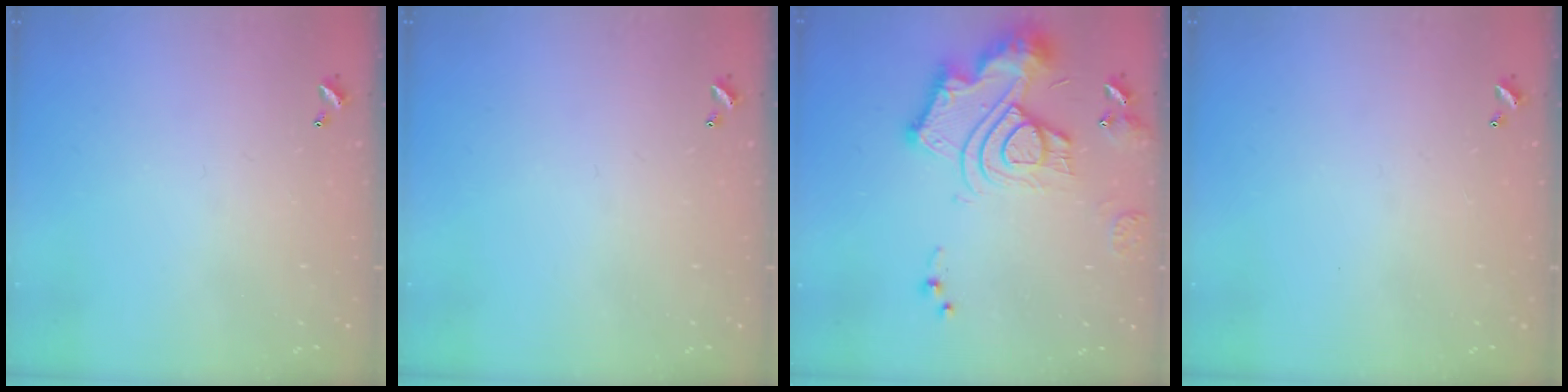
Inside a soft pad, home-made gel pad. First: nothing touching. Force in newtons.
{"total": 0.0}
{"total": 19.6, "press": 19.5, "slide": 2.1}
{"total": 0.0}